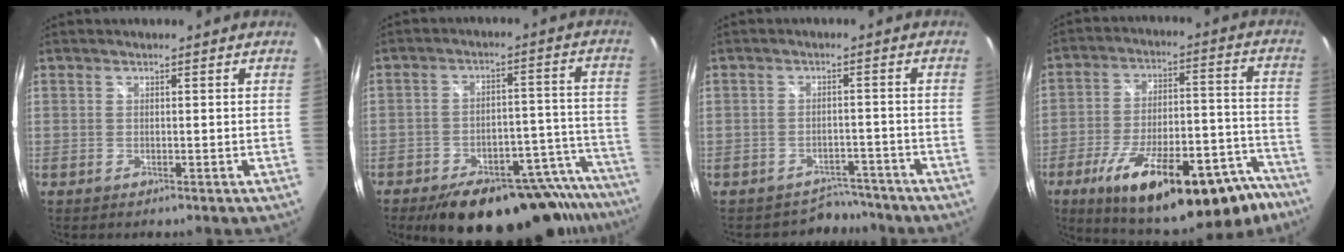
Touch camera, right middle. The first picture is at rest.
{"total": 24.9, "force": [-21.0, 7.7, 11.0], "torque": [-0.127, 0.021, -0.261]}
{"total": 4.6, "force": [-4.1, 1.9, -0.8], "torque": [0.017, 0.019, -0.057]}
{"total": 28.6, "force": [-20.1, 9.0, 18.3], "torque": [-0.270, -0.003, -0.275]}